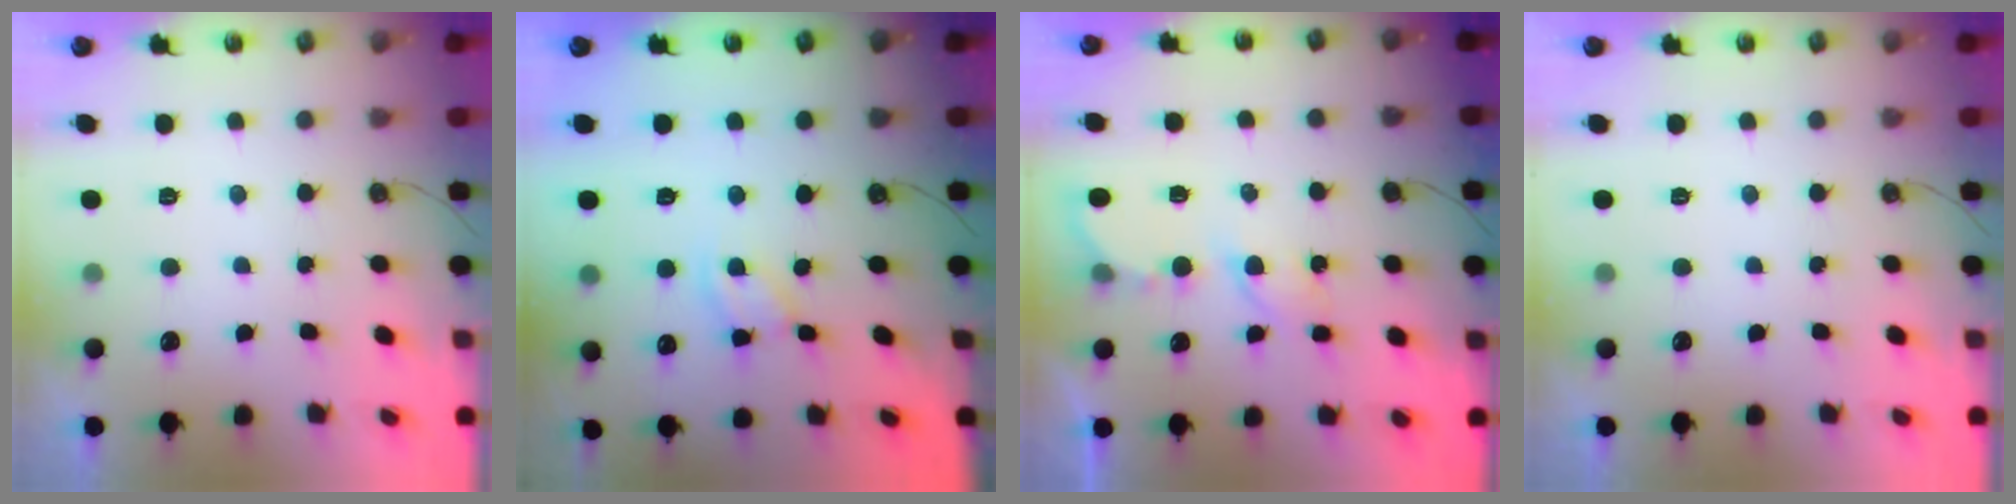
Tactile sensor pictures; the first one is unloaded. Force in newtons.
{"total": 2.7, "press": 2.7, "slide": 0.4}
{"total": 6.2, "press": 6.2, "slide": 0.2}
{"total": 0.0}